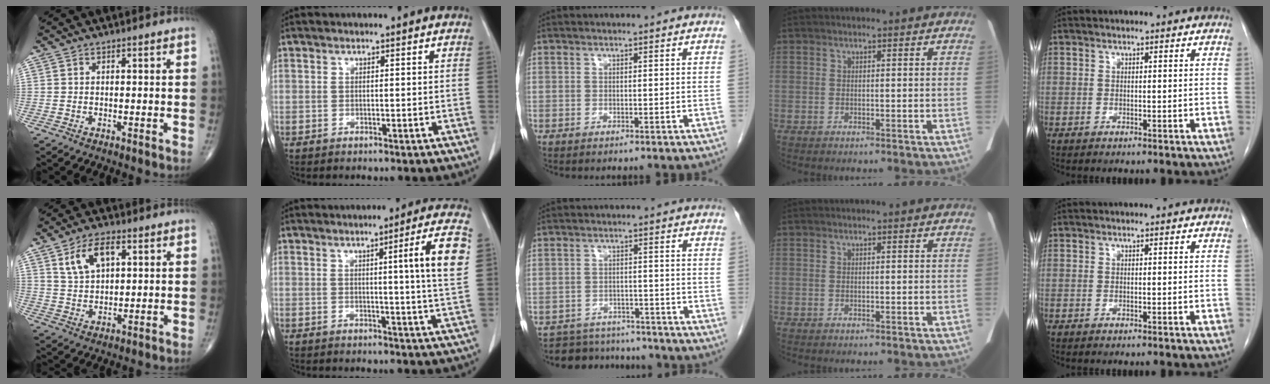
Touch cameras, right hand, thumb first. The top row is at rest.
{"thumb": {"total": 8.1, "force": [3.4, 4.4, 5.9], "torque": [-0.096, -0.005, 0.067]}, "index": {"total": 8.4, "force": [2.1, -1.3, 8.1], "torque": [-0.110, -0.005, 0.026]}, "middle": {"total": 8.0, "force": [-7.6, 2.6, 0.1], "torque": [0.007, 0.016, -0.101]}}